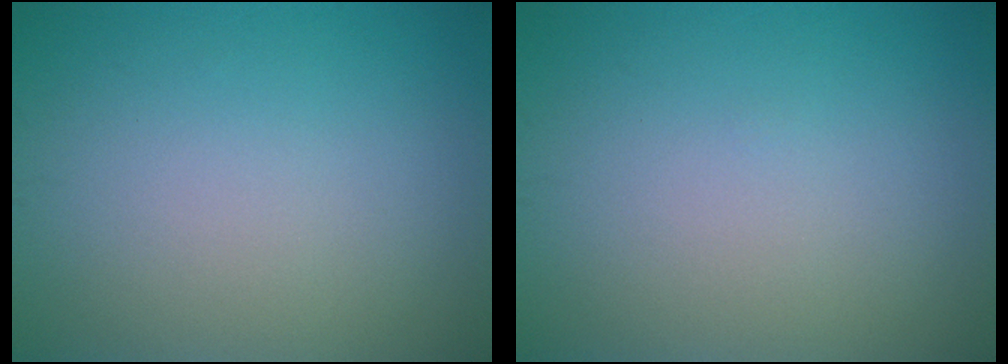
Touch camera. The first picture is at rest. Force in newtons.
{"total": 0.0}